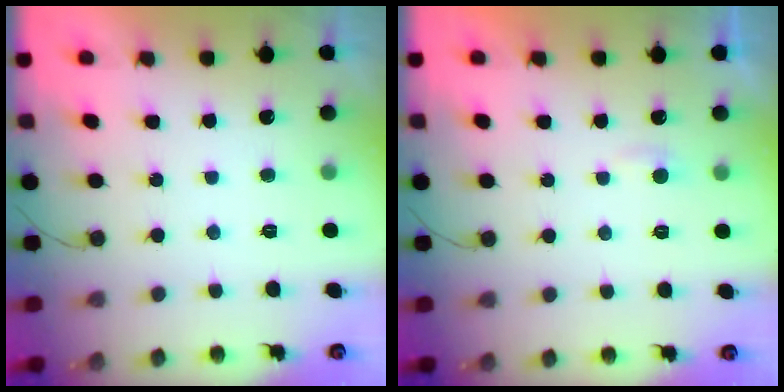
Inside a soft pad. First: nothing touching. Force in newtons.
{"total": 2.2, "press": 2.2, "slide": 0.2}